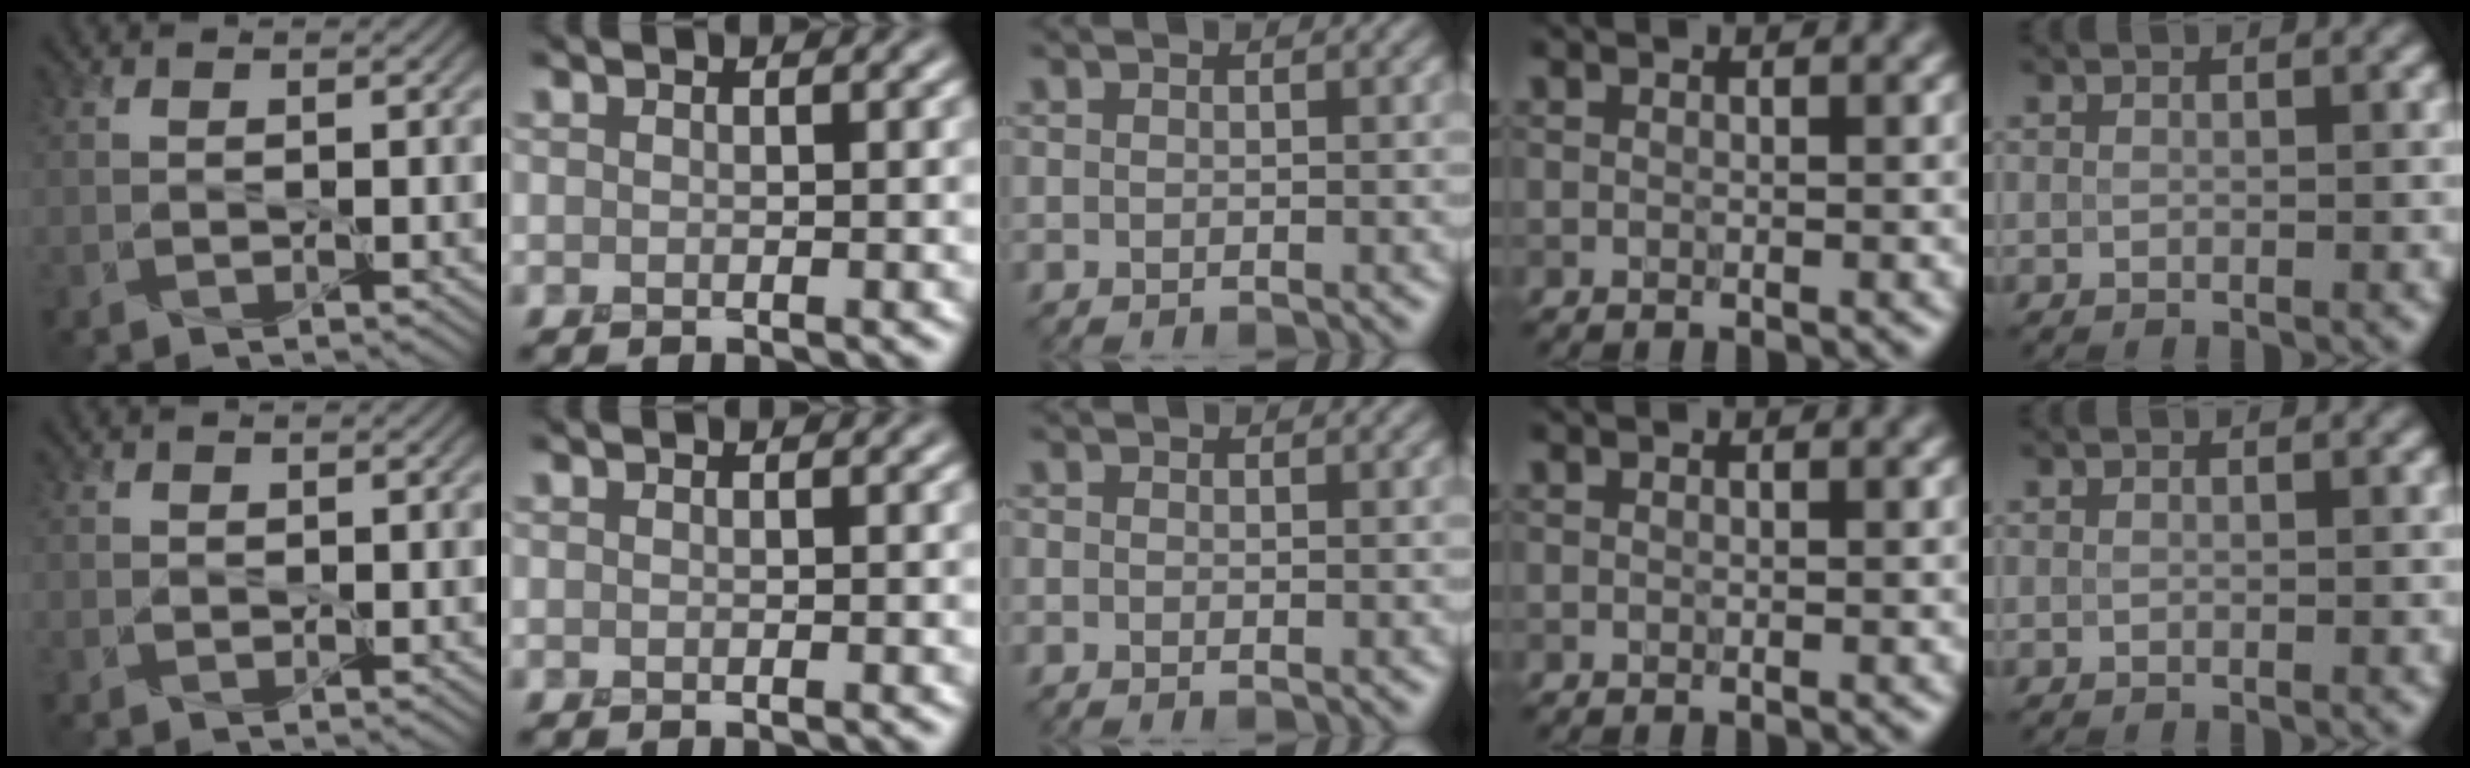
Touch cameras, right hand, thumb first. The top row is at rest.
{"thumb": {"total": 0.6, "force": [0.2, 0.5, 0.1], "torque": [-0.002, -0.005, 0.004]}, "middle": {"total": 0.5, "force": [-0.5, -0.1, 0.0], "torque": [0.003, -0.001, -0.012]}}